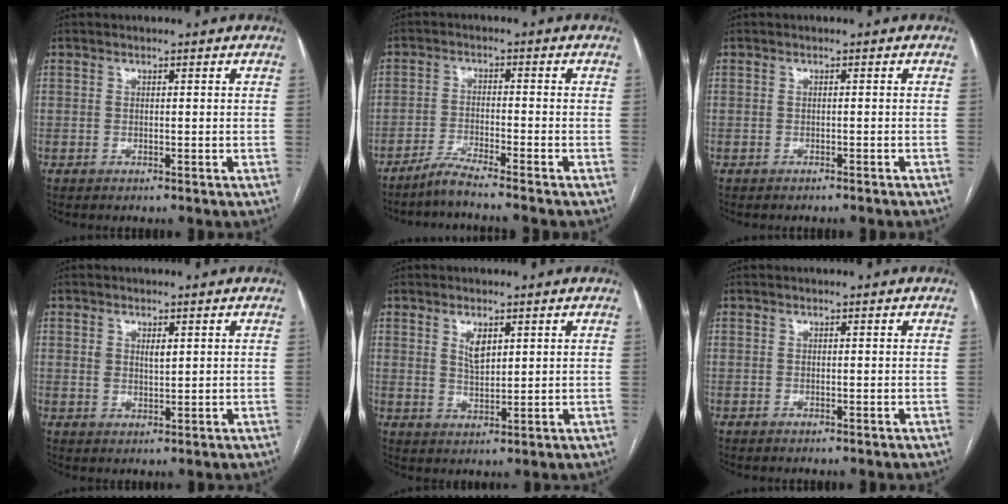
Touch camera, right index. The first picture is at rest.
{"total": 4.2, "force": [-3.7, -1.0, 1.7], "torque": [-0.033, -0.011, -0.068]}
{"total": 2.6, "force": [-2.4, 0.3, 1.0], "torque": [-0.015, -0.002, -0.028]}
{"total": 2.6, "force": [0.9, 1.2, 2.1], "torque": [-0.038, -0.001, 0.018]}
{"total": 3.4, "force": [1.7, 1.5, 2.6], "torque": [-0.052, -0.001, 0.037]}
{"total": 0.0}